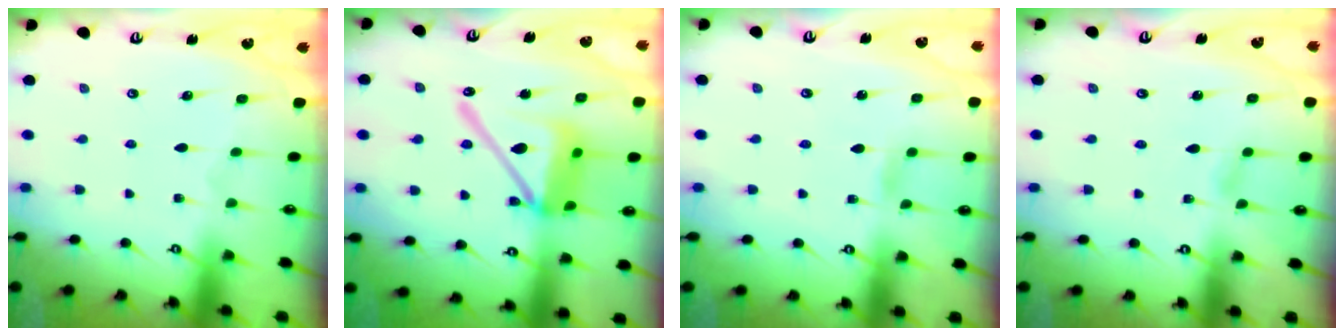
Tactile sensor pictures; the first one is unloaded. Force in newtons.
{"total": 16.5, "press": 16.4, "slide": 1.9}
{"total": 2.5, "press": 2.4, "slide": 0.3}
{"total": 3.6, "press": 3.5, "slide": 0.4}